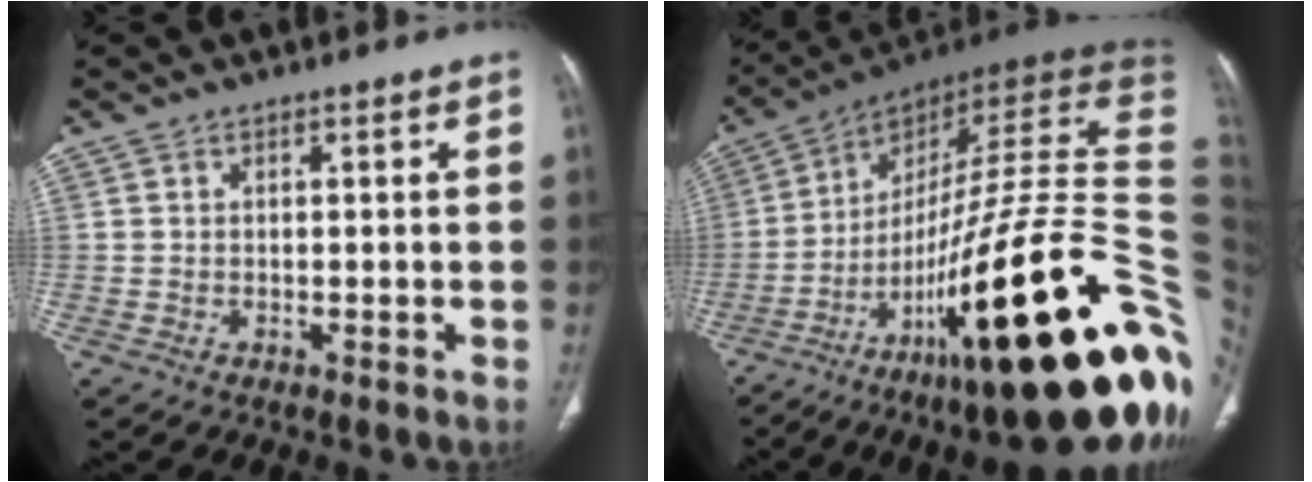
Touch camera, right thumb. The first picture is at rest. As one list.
[{"total": 41.9, "force": [-12.3, 10.1, 38.8], "torque": [-0.474, 0.079, -0.192]}]